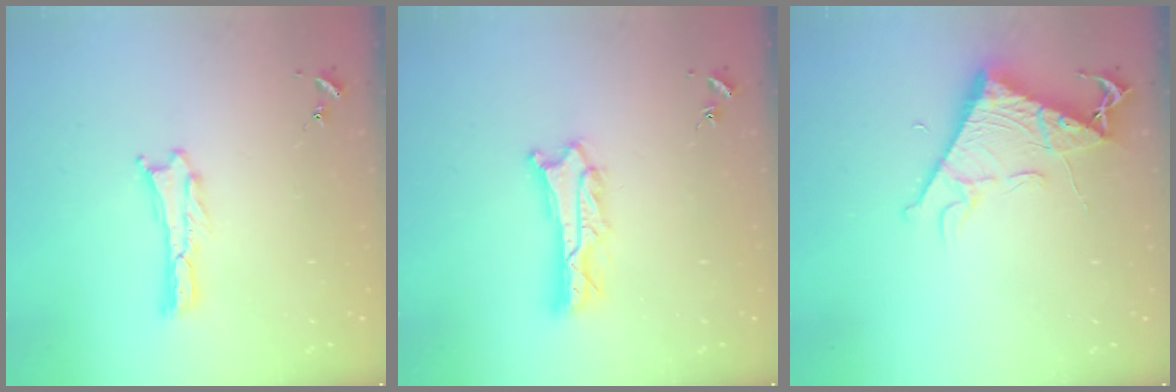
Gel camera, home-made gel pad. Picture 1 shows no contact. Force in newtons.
{"total": 3.2, "press": 3.2, "slide": 0.4}
{"total": 7.9, "press": 7.9, "slide": 0.9}